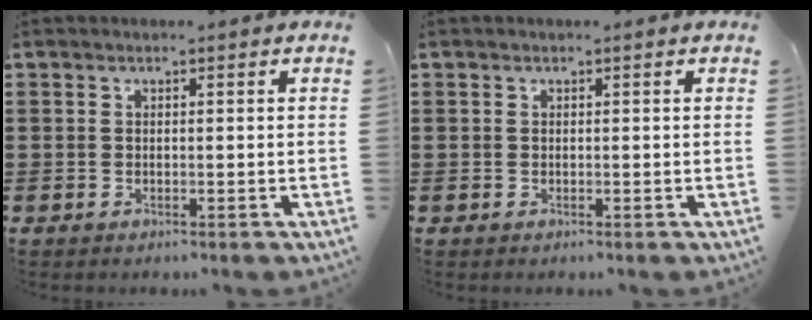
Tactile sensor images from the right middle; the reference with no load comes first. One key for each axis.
{"total": 0.0}